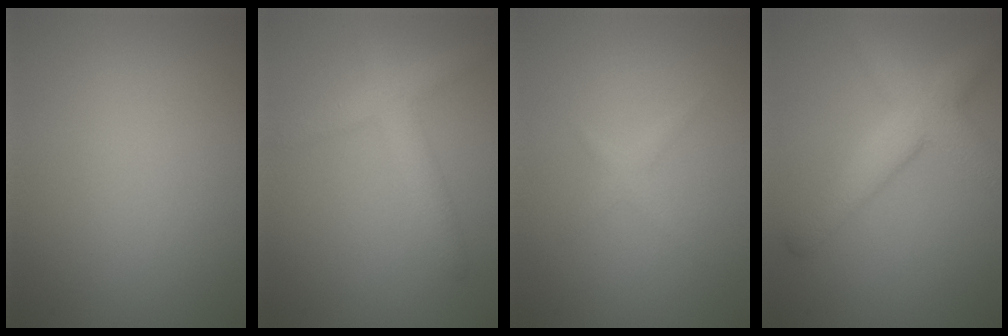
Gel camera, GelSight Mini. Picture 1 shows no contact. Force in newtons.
{"total": 3.5, "press": 3.5, "slide": 0.2}
{"total": 1.1, "press": 1.1, "slide": 0.1}
{"total": 5.6, "press": 5.6, "slide": 0.3}